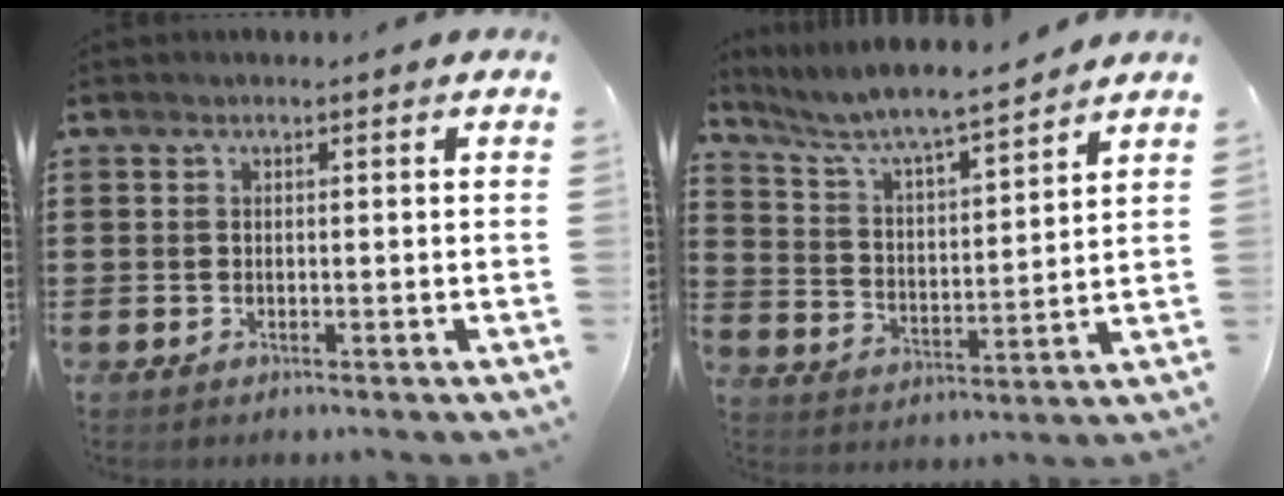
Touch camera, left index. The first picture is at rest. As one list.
[{"total": 6.4, "force": [5.9, 0.4, 2.6], "torque": [-0.076, -0.038, 0.097]}]